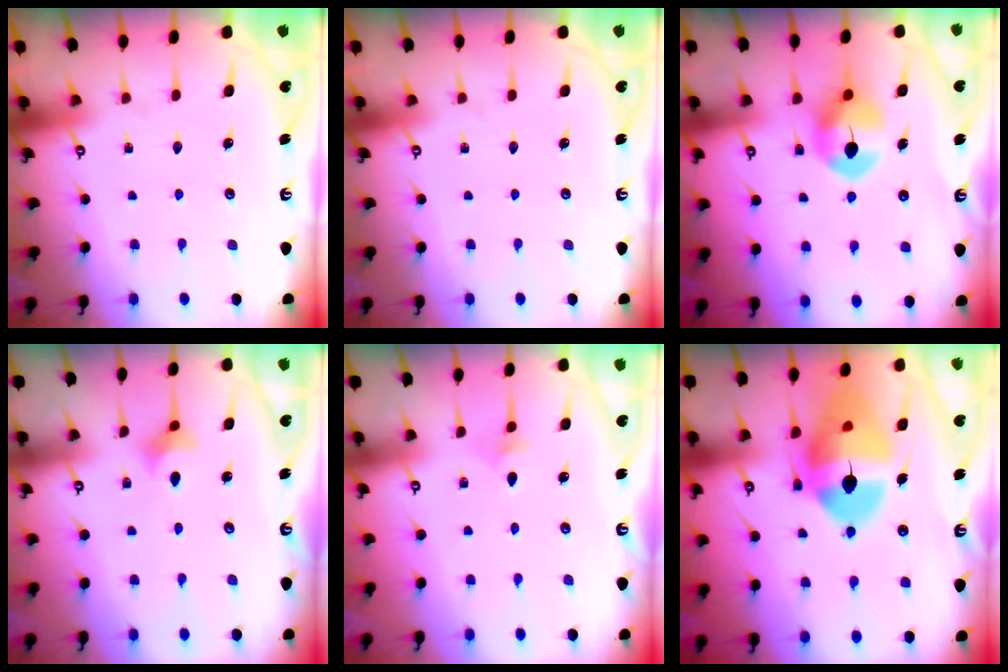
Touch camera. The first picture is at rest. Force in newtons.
{"total": 0.0}
{"total": 7.9, "press": 7.9, "slide": 0.2}
{"total": 2.7, "press": 2.7, "slide": 0.5}
{"total": 2.1, "press": 2.1, "slide": 0.5}
{"total": 18.1, "press": 17.9, "slide": 2.2}